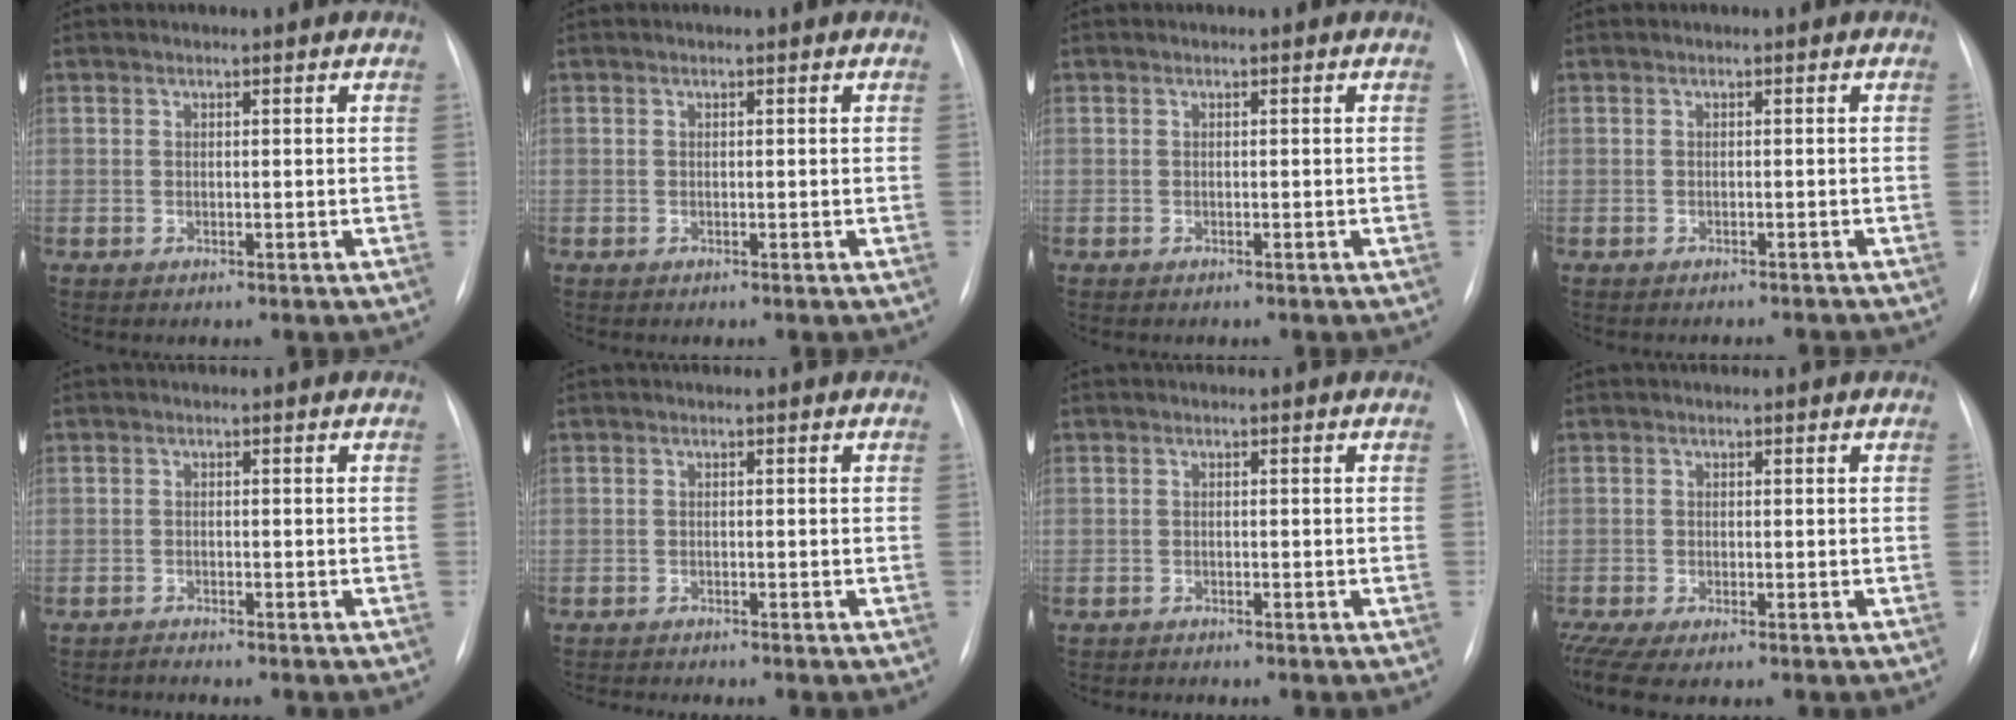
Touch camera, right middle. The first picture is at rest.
{"total": 0.0}
{"total": 1.3, "force": [-1.1, 0.4, 0.5], "torque": [-0.012, -0.002, -0.011]}
{"total": 4.6, "force": [-4.4, 0.8, 1.0], "torque": [-0.006, -0.001, -0.048]}
{"total": 1.0, "force": [-0.9, -0.2, -0.3], "torque": [0.003, -0.007, -0.016]}
{"total": 2.5, "force": [-2.4, -0.4, 0.7], "torque": [-0.008, -0.007, -0.034]}
{"total": 0.9, "force": [-0.9, 0.1, -0.1], "torque": [-0.002, -0.002, -0.016]}
{"total": 4.2, "force": [-3.1, 0.9, 2.7], "torque": [-0.055, -0.008, -0.055]}